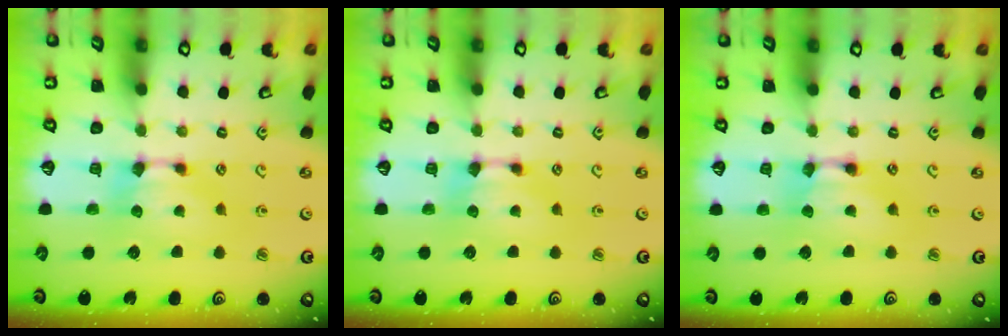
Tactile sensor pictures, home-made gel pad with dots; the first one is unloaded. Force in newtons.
{"total": 0.0}
{"total": 1.9, "press": 1.9, "slide": 0.1}